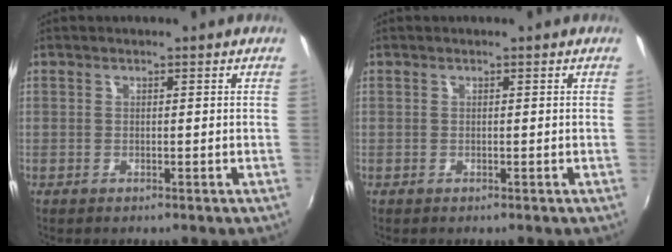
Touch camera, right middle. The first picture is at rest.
{"total": 0.0}